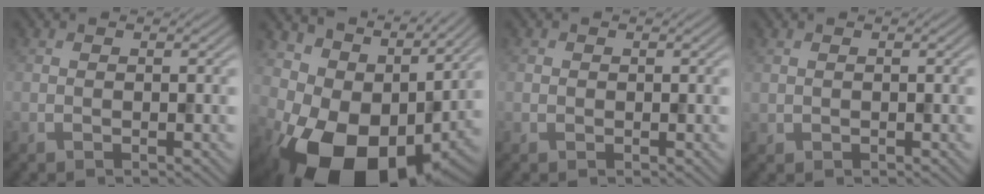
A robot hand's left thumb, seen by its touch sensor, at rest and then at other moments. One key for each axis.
{"total": 15.2, "fx": -0.5, "fy": 10.4, "fz": 11.1, "tx": -0.199, "ty": -0.029, "tz": 0.011}
{"total": 0.6, "fx": 0.0, "fy": 0.6, "fz": 0.0, "tx": 0.001, "ty": -0.003, "tz": -0.002}
{"total": 0.6, "fx": 0.4, "fy": 0.5, "fz": 0.1, "tx": -0.004, "ty": -0.003, "tz": 0.012}